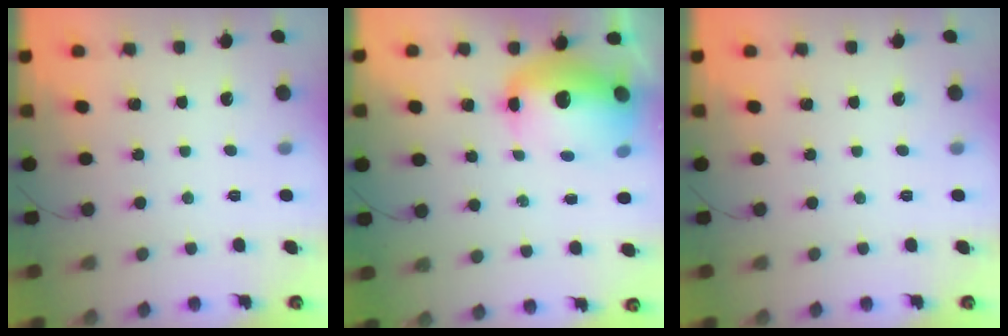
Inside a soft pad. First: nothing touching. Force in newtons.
{"total": 16.8, "press": 14.2, "slide": 8.9}
{"total": 0.0}